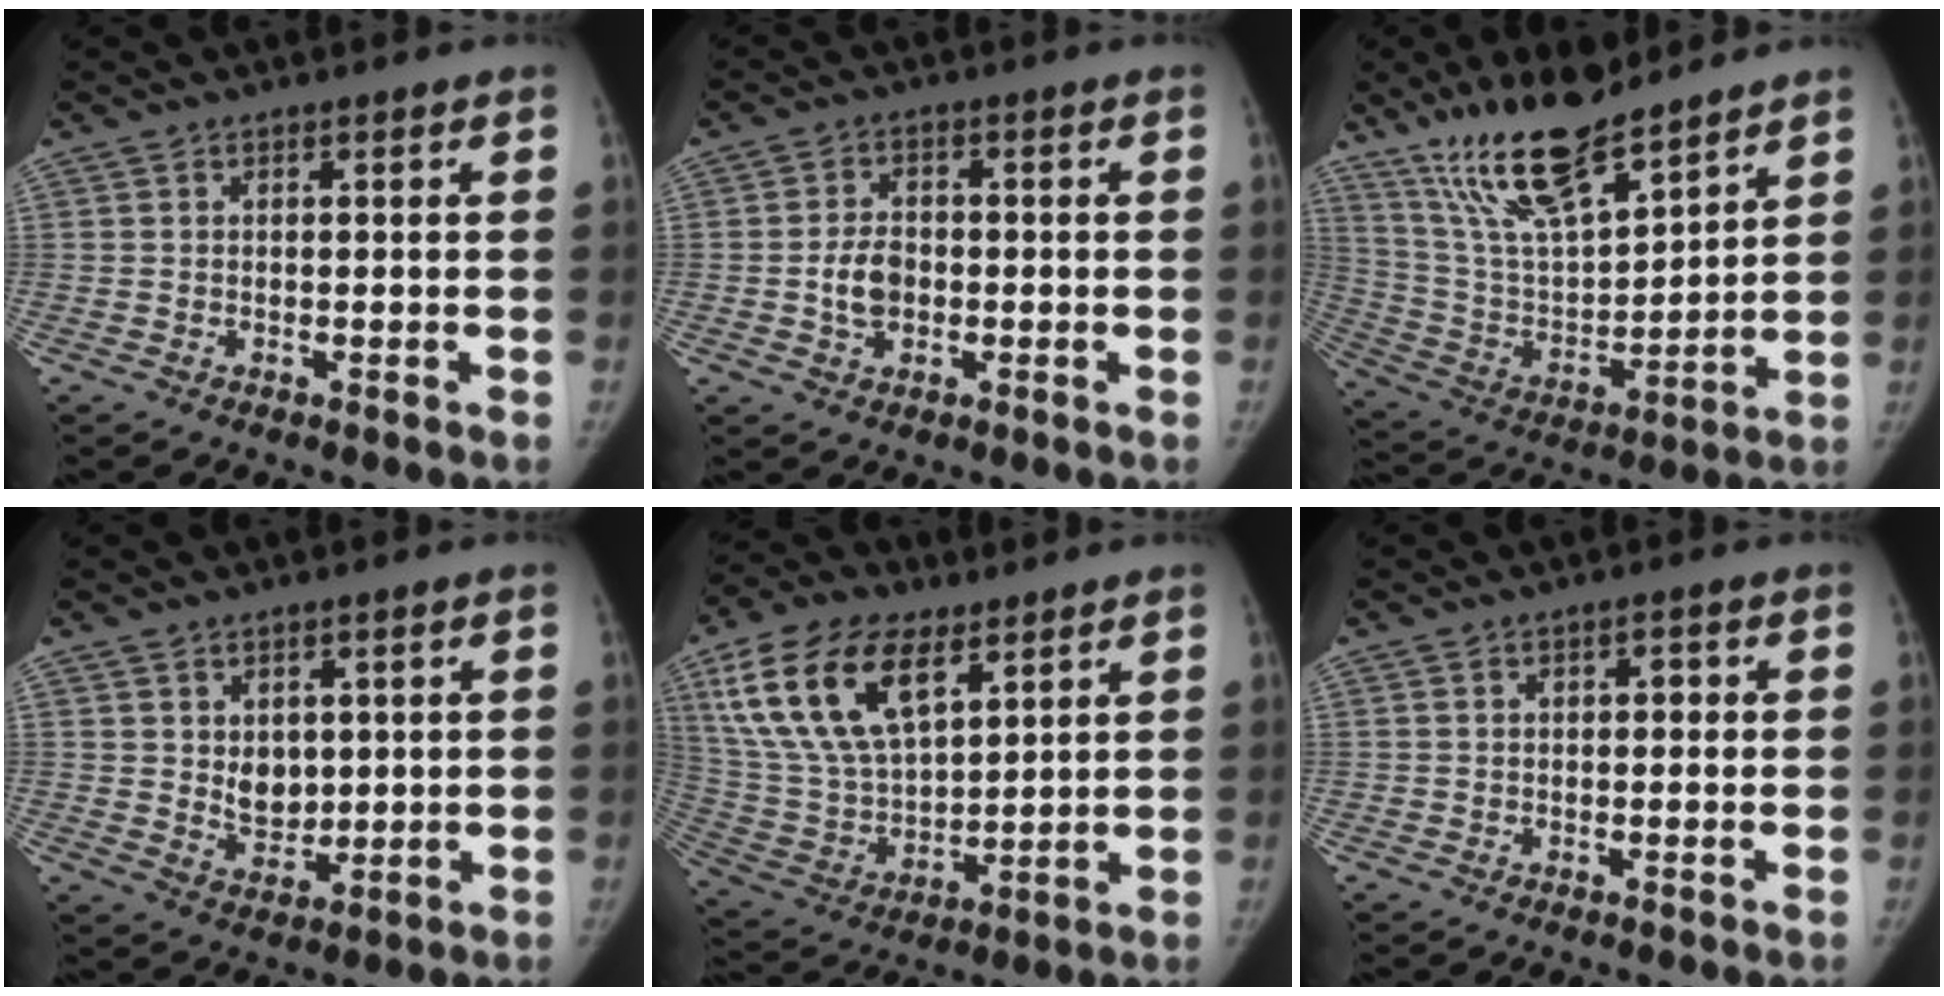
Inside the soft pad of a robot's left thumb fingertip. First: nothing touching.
{"total": 5.2, "force": [-1.0, 3.8, 3.4], "torque": [-0.047, 0.011, -0.020]}
{"total": 18.7, "force": [13.9, 5.5, 11.2], "torque": [-0.166, -0.068, 0.263]}
{"total": 5.6, "force": [1.2, 4.3, 3.3], "torque": [-0.025, -0.016, 0.032]}
{"total": 20.5, "force": [9.9, 10.9, 14.3], "torque": [-0.258, -0.026, 0.190]}
{"total": 1.4, "force": [0.1, 0.9, 1.1], "torque": [-0.011, 0.005, -0.001]}